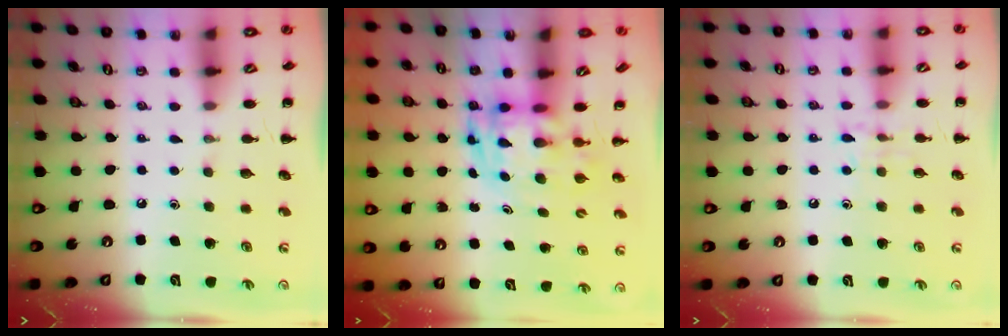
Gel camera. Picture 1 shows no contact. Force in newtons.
{"total": 3.8, "press": 3.7, "slide": 0.7}
{"total": 6.3, "press": 6.2, "slide": 1.3}